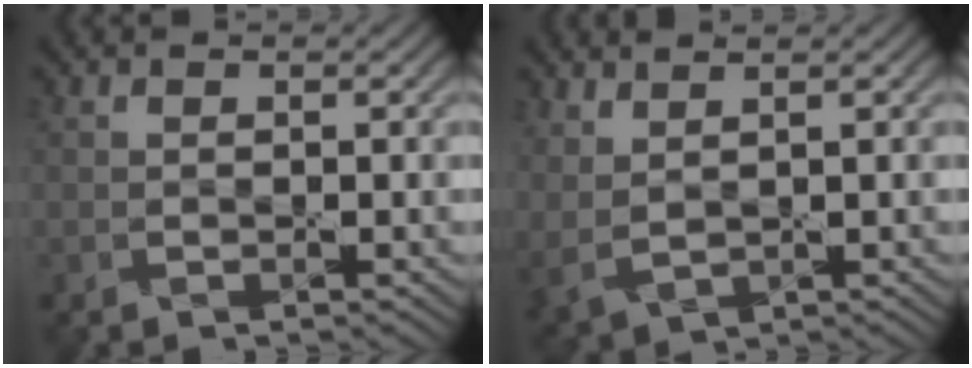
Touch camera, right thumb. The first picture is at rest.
{"total": 3.2, "force": [2.1, 1.3, 2.0], "torque": [-0.064, -0.001, 0.051]}